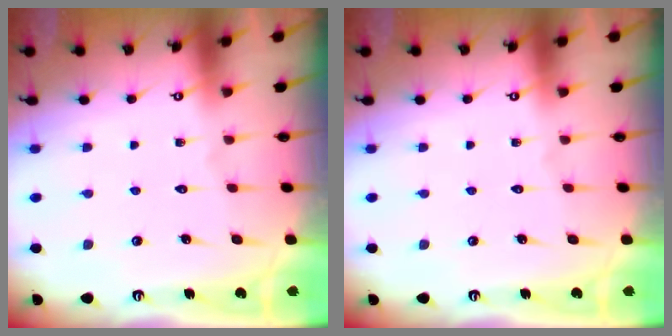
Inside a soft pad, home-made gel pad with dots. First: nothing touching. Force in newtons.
{"total": 0.0}